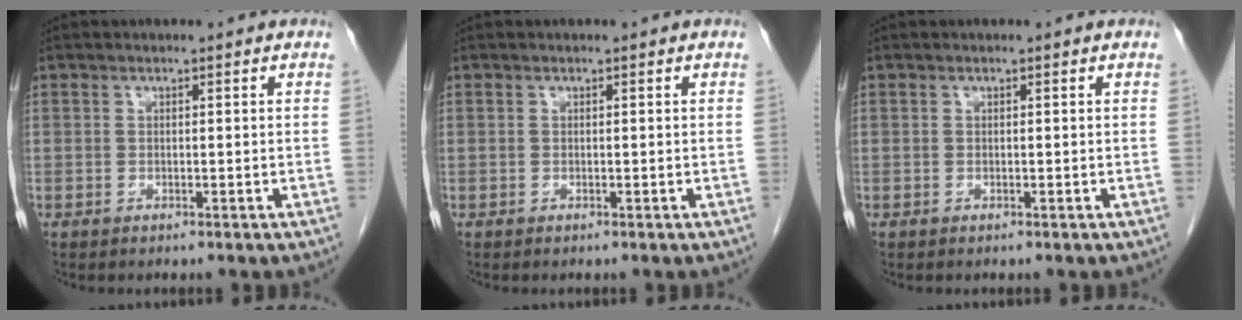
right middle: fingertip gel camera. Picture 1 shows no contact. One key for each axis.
{"total": 0.0}
{"total": 0.0}